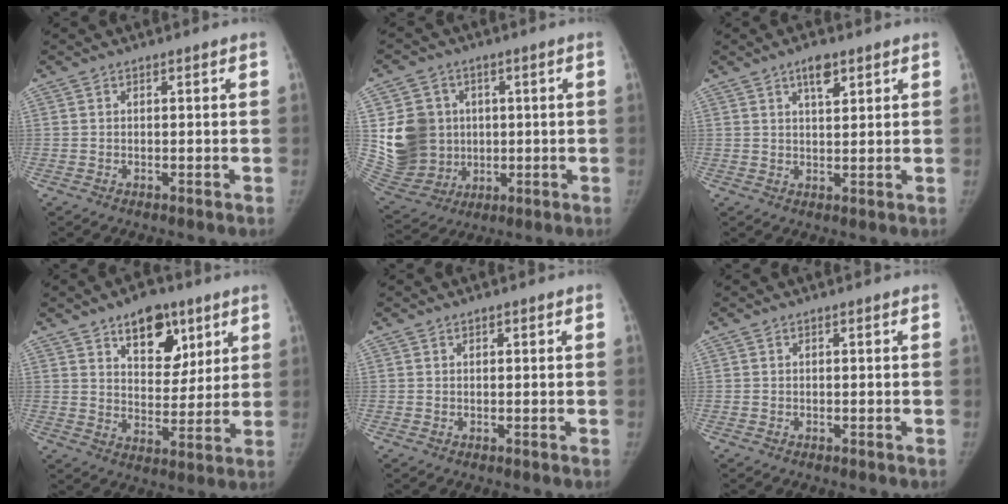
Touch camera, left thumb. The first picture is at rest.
{"total": 15.2, "force": [1.6, 13.4, 6.9], "torque": [-0.108, 0.000, 0.055]}
{"total": 4.4, "force": [2.6, 1.8, 3.0], "torque": [-0.039, -0.012, 0.043]}
{"total": 12.6, "force": [7.1, 7.3, 7.3], "torque": [-0.065, -0.037, 0.111]}
{"total": 0.5, "force": [0.3, 0.3, 0.3], "torque": [-0.002, -0.001, 0.004]}
{"total": 0.0}